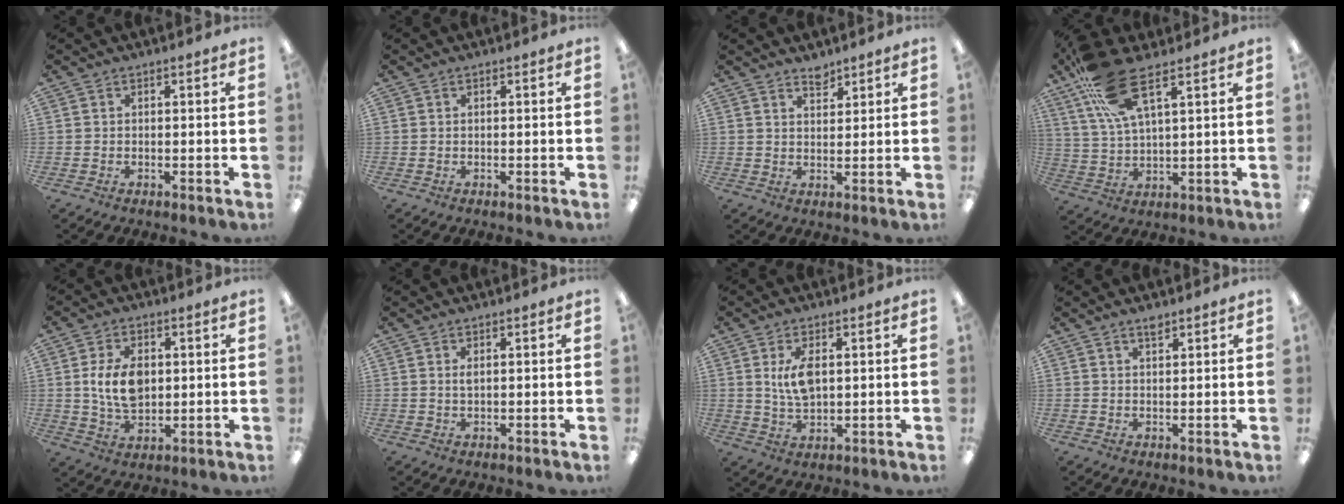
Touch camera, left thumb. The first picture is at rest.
{"total": 0.0}
{"total": 3.1, "force": [2.9, 1.1, 0.5], "torque": [0.002, -0.021, 0.051]}
{"total": 14.7, "force": [9.4, 4.5, 10.4], "torque": [-0.227, -0.023, 0.167]}
{"total": 9.5, "force": [1.5, 6.2, 7.0], "torque": [-0.140, 0.002, 0.024]}
{"total": 1.3, "force": [0.6, 0.4, 1.0], "torque": [-0.023, 0.003, 0.010]}
{"total": 6.7, "force": [2.0, 3.5, 5.4], "torque": [-0.103, -0.002, 0.029]}
{"total": 2.0, "force": [1.8, 0.4, 0.8], "torque": [-0.012, -0.004, 0.031]}